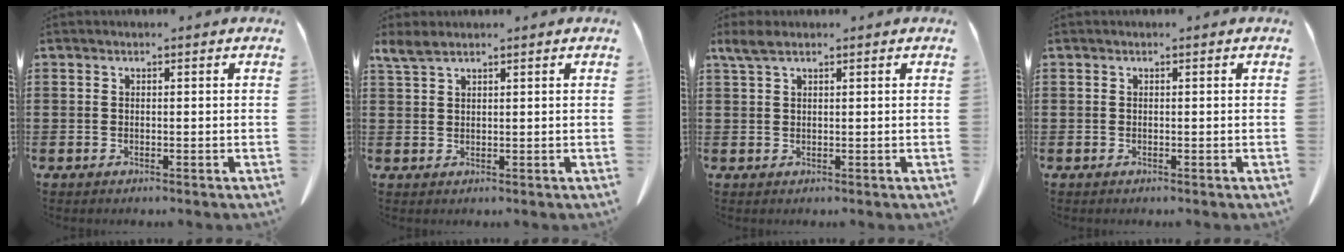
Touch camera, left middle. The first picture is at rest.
{"total": 2.6, "force": [1.9, 0.7, 1.7], "torque": [-0.038, 0.002, 0.035]}
{"total": 2.5, "force": [1.5, 0.8, 1.8], "torque": [-0.039, 0.004, 0.027]}
{"total": 0.0}